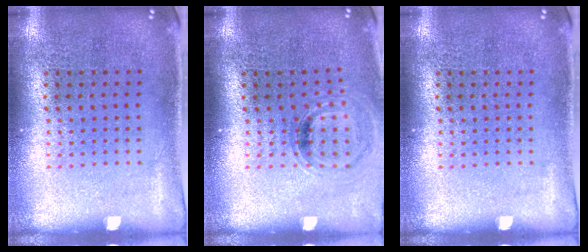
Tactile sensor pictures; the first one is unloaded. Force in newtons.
{"total": 0.9, "press": 0.8, "slide": 0.2}
{"total": 0.0}